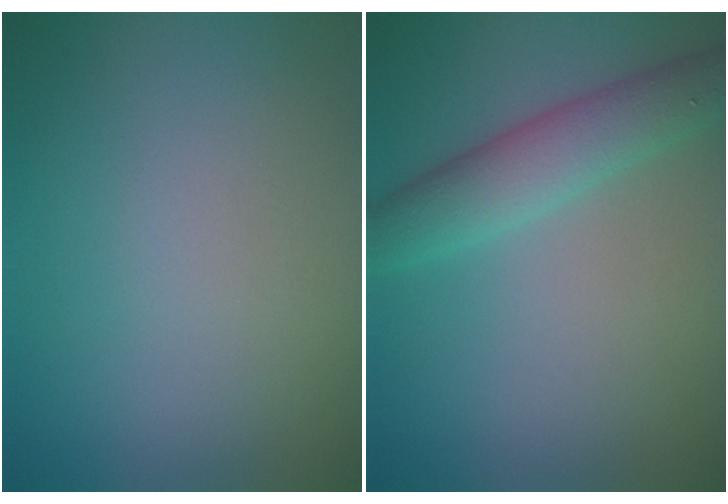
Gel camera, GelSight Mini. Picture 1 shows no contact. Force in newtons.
{"total": 4.3, "press": 4.3, "slide": 0.1}